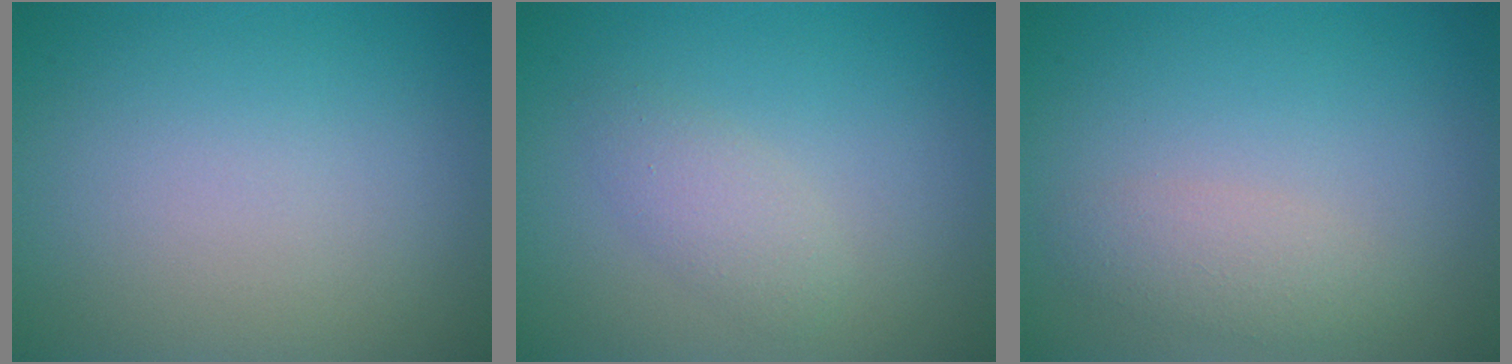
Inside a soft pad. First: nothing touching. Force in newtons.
{"total": 1.9, "press": 1.9, "slide": 0.1}
{"total": 1.9, "press": 1.9, "slide": 0.0}